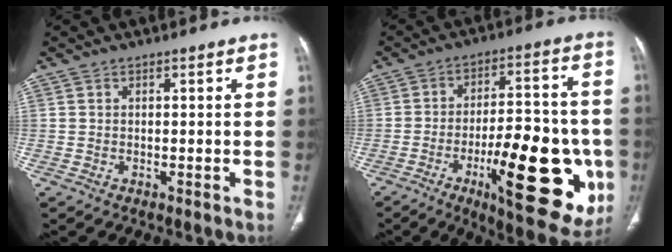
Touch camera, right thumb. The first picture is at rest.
{"total": 25.0, "force": [-7.3, 9.0, 22.2], "torque": [-0.268, 0.010, -0.089]}